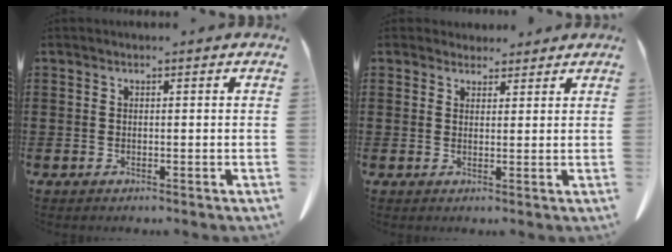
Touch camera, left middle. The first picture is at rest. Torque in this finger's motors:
{"motor_torque": [0.04, 0.14, 0.05, -0.02]}